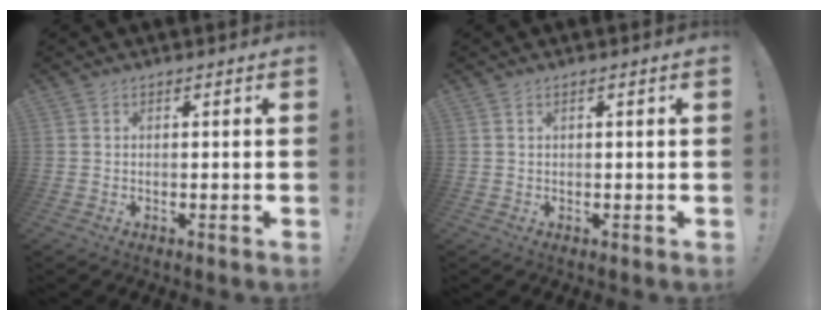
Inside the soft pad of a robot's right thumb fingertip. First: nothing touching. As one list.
[{"total": 0.9, "force": [0.1, -0.1, 0.8], "torque": [-0.015, 0.000, 0.001]}]